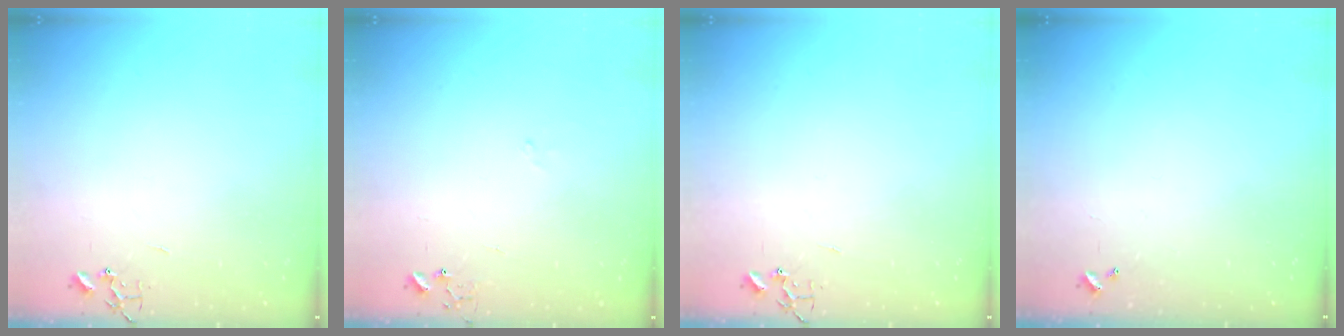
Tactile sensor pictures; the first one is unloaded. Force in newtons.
{"total": 5.8, "press": 5.8, "slide": 0.7}
{"total": 0.0}
{"total": 0.0}